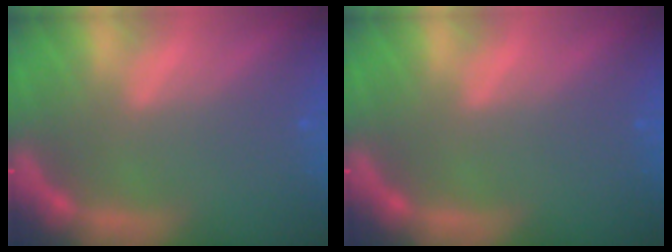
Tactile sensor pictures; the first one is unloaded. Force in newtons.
{"total": 0.0}